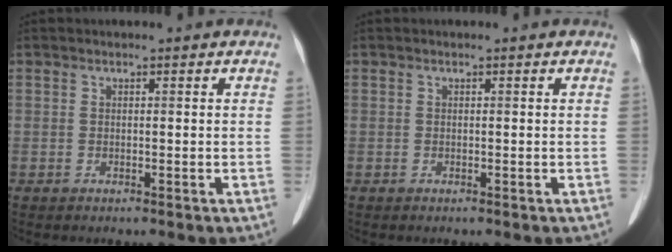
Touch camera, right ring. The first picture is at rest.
{"total": 0.0}